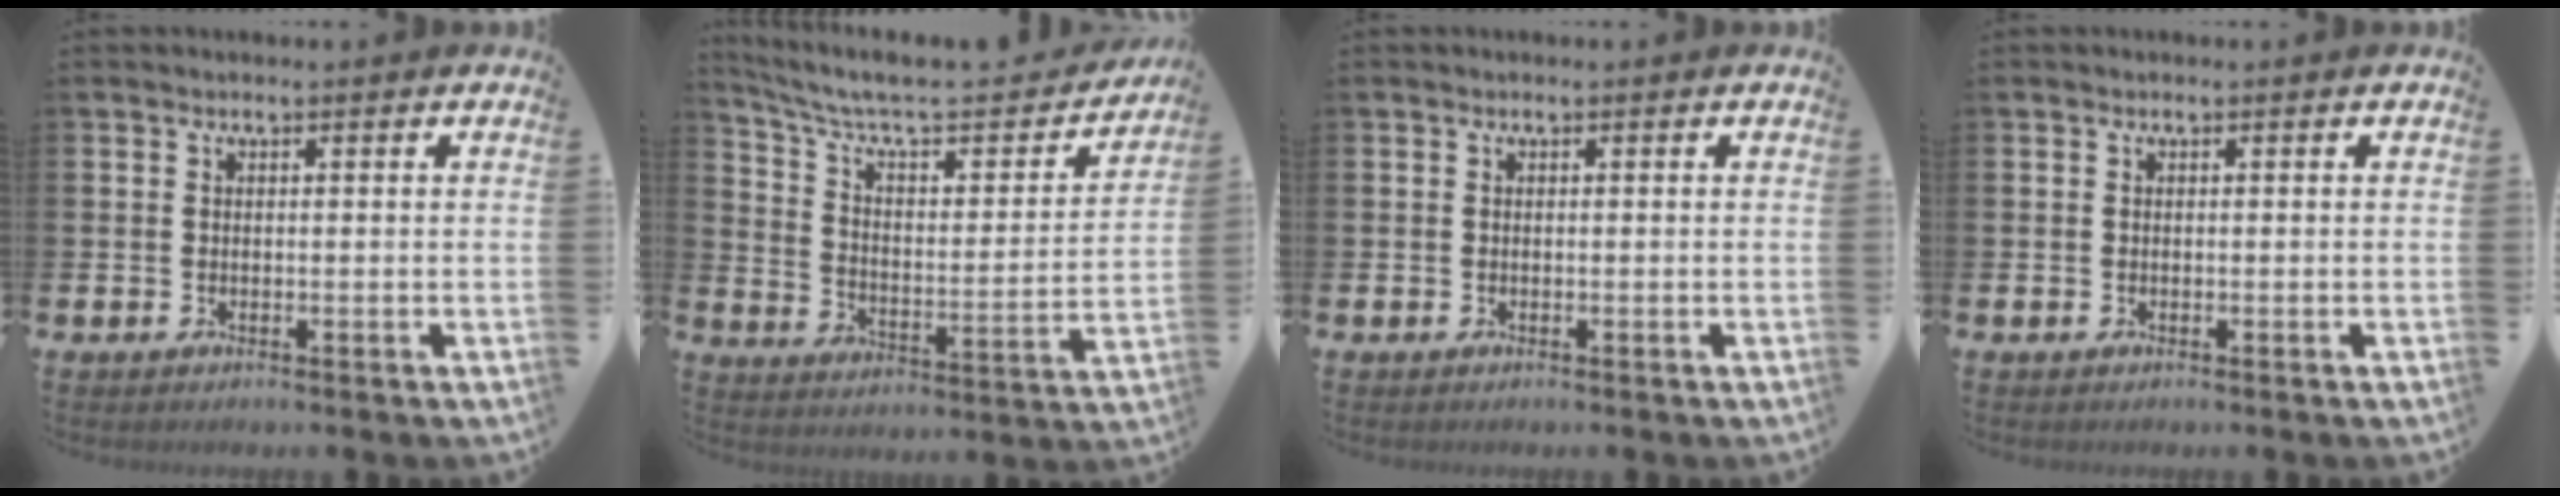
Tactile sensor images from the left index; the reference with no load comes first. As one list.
[{"total": 8.0, "force": [6.4, 2.4, 4.1], "torque": [-0.106, -0.045, 0.104]}, {"total": 0.0}, {"total": 0.0}]